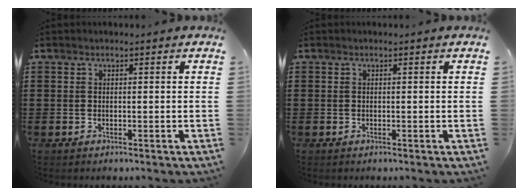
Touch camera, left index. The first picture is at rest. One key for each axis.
{"total": 0.0}